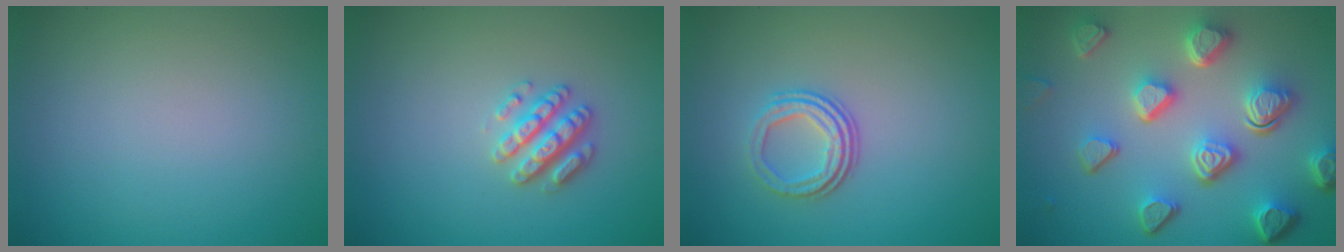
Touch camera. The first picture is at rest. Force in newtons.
{"total": 2.8, "press": 2.7, "slide": 0.6}
{"total": 3.2, "press": 2.3, "slide": 2.1}
{"total": 7.3, "press": 5.6, "slide": 4.7}